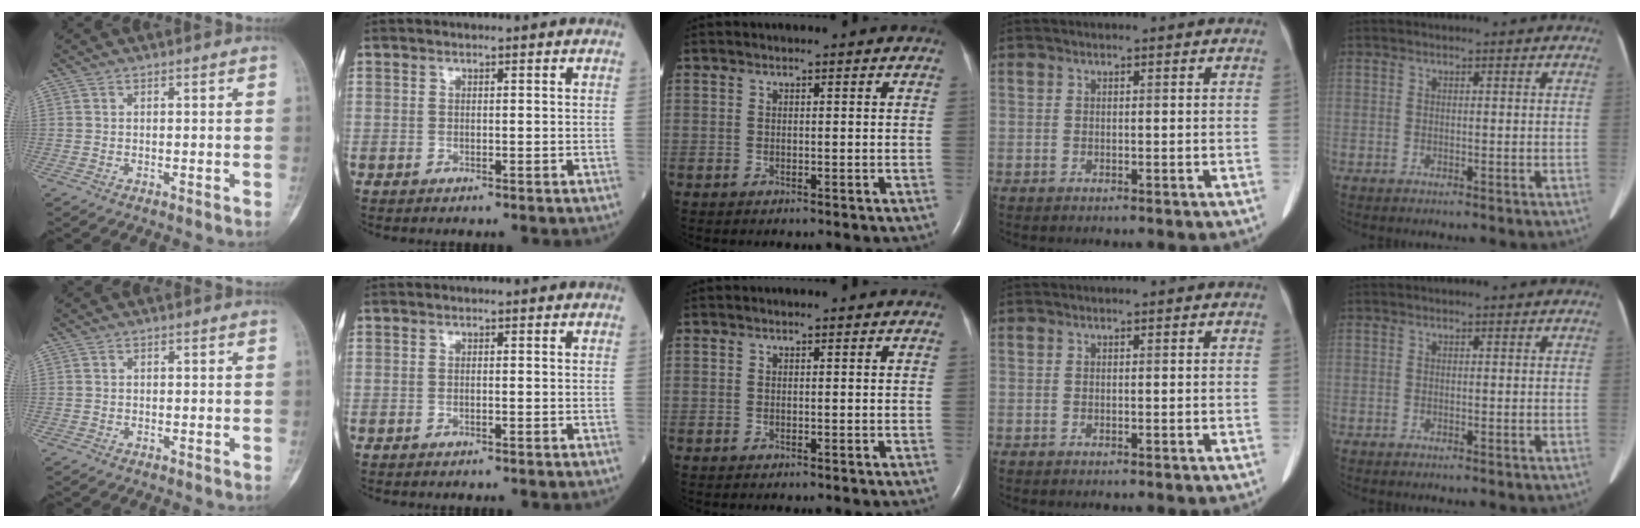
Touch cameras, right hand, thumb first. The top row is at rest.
{"thumb": {"total": 0.5, "force": [-0.1, 0.5, 0.0], "torque": [0.003, 0.005, -0.002]}, "index": {"total": 0.6, "force": [-0.1, 0.1, 0.6], "torque": [-0.012, 0.000, -0.001]}}